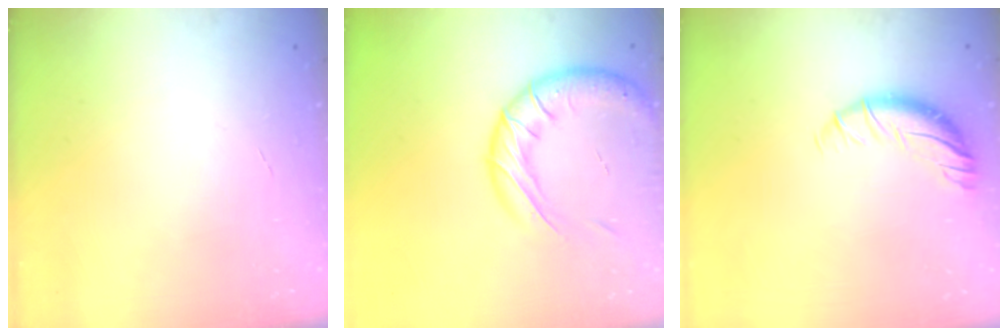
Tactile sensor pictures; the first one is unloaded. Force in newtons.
{"total": 16.5, "press": 16.4, "slide": 2.1}
{"total": 8.5, "press": 8.5, "slide": 0.6}